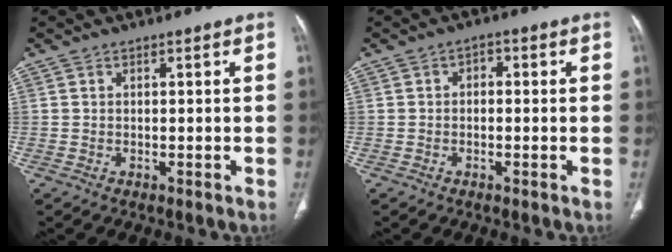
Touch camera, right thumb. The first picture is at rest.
{"total": 1.9, "force": [-0.1, 1.4, 1.3], "torque": [-0.007, 0.009, -0.011]}